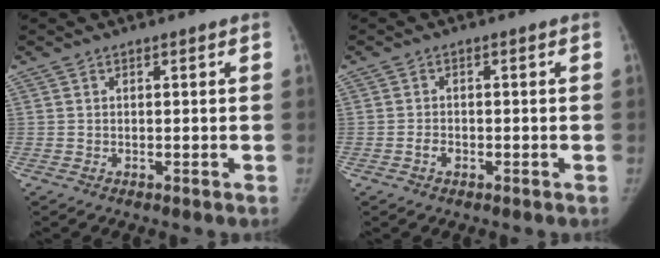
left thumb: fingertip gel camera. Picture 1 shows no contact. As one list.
[{"total": 1.7, "force": [-1.0, 1.2, 0.7], "torque": [-0.012, 0.010, -0.019]}]